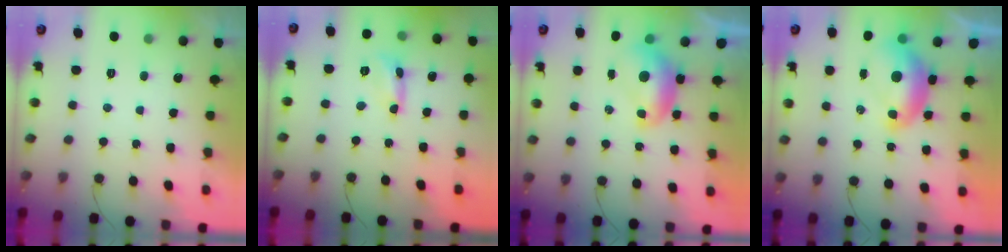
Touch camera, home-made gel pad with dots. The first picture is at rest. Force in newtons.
{"total": 3.6, "press": 3.6, "slide": 0.4}
{"total": 7.7, "press": 7.7, "slide": 0.3}
{"total": 8.8, "press": 8.7, "slide": 1.0}